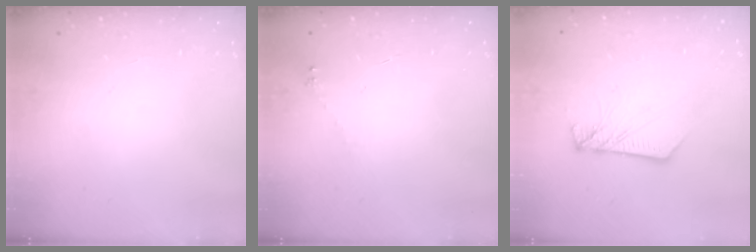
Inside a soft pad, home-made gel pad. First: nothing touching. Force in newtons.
{"total": 1.7, "press": 1.6, "slide": 0.2}
{"total": 9.0, "press": 8.9, "slide": 0.8}